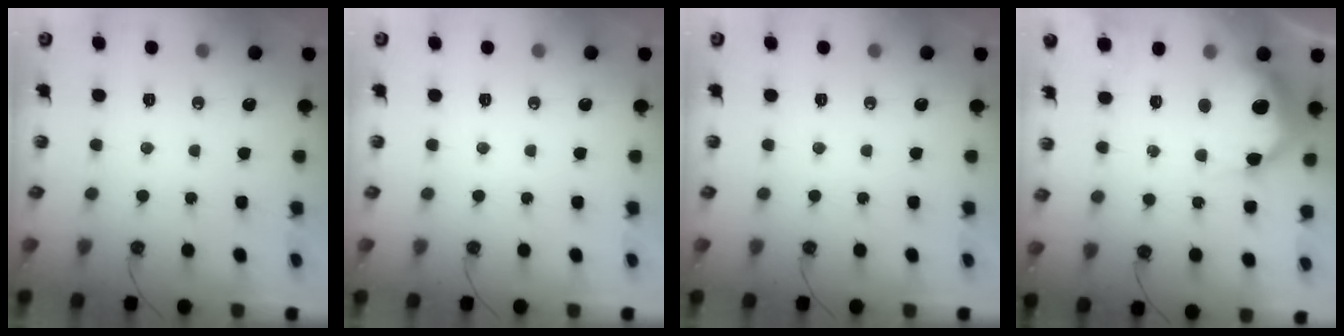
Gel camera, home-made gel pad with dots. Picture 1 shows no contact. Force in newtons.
{"total": 0.0}
{"total": 0.0}
{"total": 18.8, "press": 18.7, "slide": 1.5}